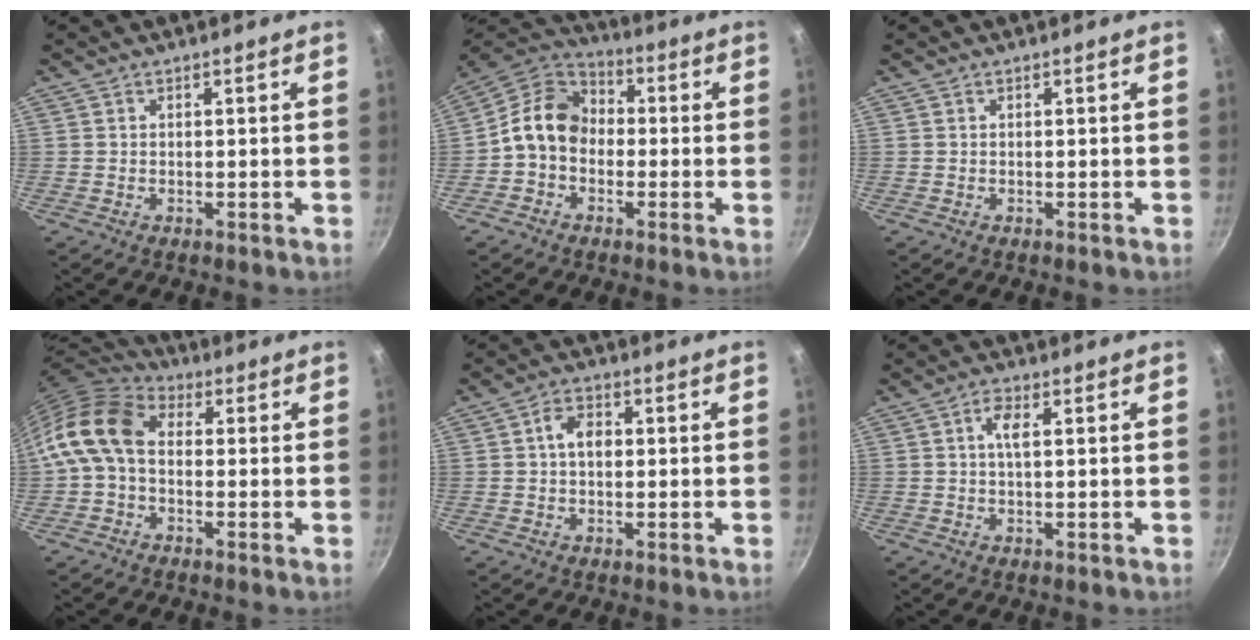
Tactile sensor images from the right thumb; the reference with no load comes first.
{"total": 11.5, "force": [-0.9, 9.2, 6.9], "torque": [-0.089, 0.041, -0.038]}
{"total": 0.0}
{"total": 12.5, "force": [-0.1, 8.7, 9.0], "torque": [-0.164, 0.032, -0.024]}
{"total": 4.1, "force": [0.4, 2.8, 2.9], "torque": [-0.040, 0.011, 0.000]}
{"total": 3.4, "force": [0.7, 1.2, 3.1], "torque": [-0.065, 0.006, 0.011]}